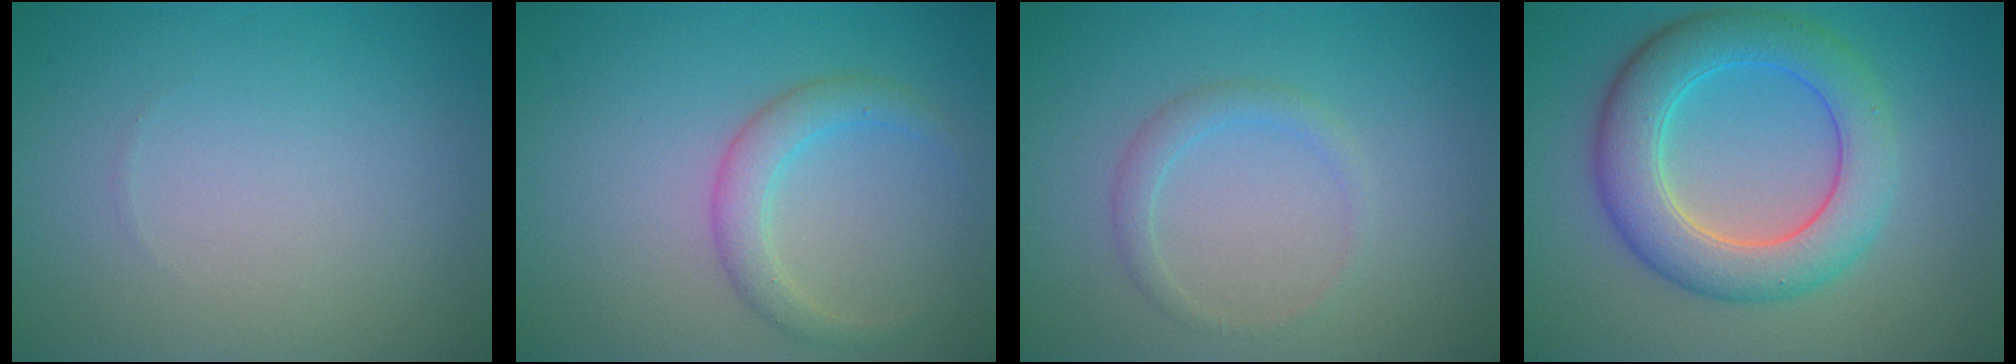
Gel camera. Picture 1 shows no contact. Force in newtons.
{"total": 2.0, "press": 2.0, "slide": 0.2}
{"total": 1.5, "press": 1.5, "slide": 0.1}
{"total": 7.0, "press": 7.0, "slide": 0.1}